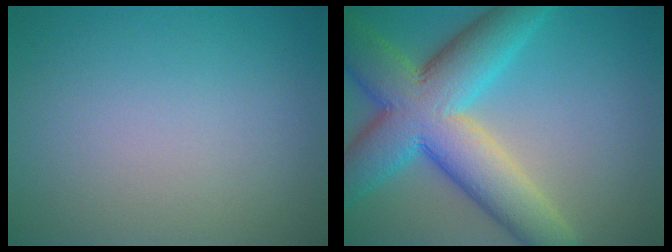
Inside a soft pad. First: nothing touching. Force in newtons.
{"total": 11.7, "press": 11.6, "slide": 0.7}